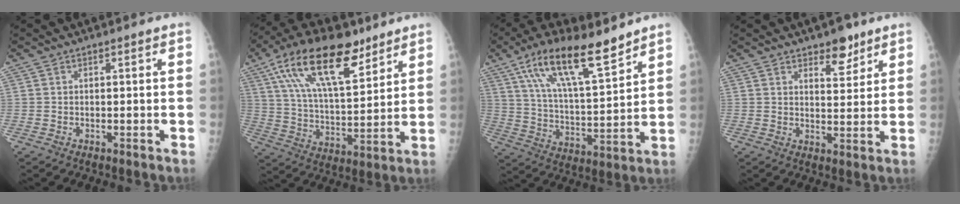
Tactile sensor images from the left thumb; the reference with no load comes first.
{"total": 20.1, "force": [11.5, 8.6, 14.1], "torque": [-0.225, -0.034, 0.206]}
{"total": 17.3, "force": [11.4, 5.0, 12.0], "torque": [-0.189, -0.051, 0.209]}
{"total": 5.9, "force": [4.0, 2.8, 3.2], "torque": [-0.019, -0.027, 0.059]}